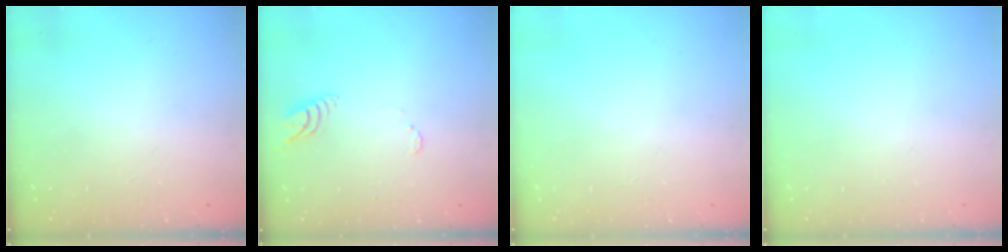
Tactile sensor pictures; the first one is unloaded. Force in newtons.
{"total": 5.2, "press": 5.2, "slide": 0.6}
{"total": 0.9, "press": 0.9, "slide": 0.1}
{"total": 0.0}